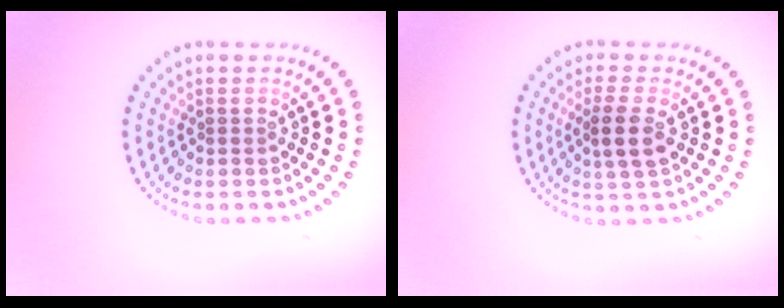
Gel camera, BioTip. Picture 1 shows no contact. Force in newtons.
{"total": 3.0, "press": 2.8, "slide": 1.1}